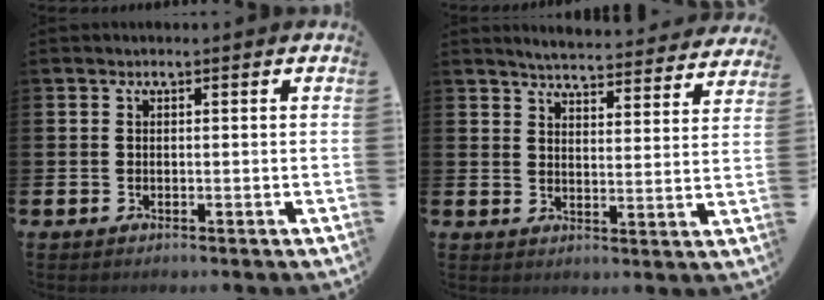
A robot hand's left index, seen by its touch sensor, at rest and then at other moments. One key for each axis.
{"total": 5.1, "fx": 5.1, "fy": 0.3, "fz": 0.8, "tx": -0.029, "ty": -0.037, "tz": 0.087}